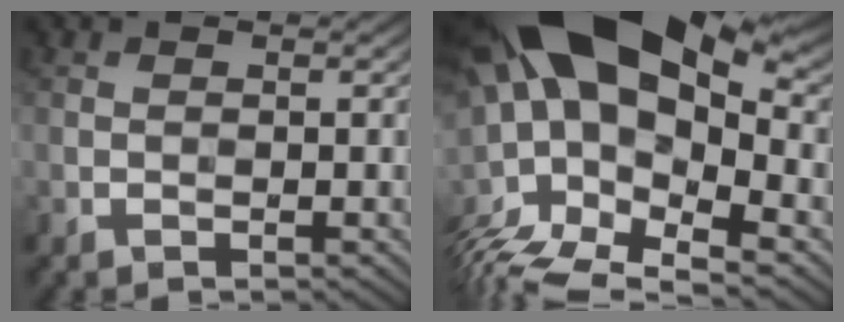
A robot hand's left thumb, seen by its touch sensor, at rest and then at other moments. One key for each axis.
{"total": 20.8, "fx": 2.4, "fy": 10.3, "fz": 17.9, "tx": -0.332, "ty": -0.009, "tz": 0.053}